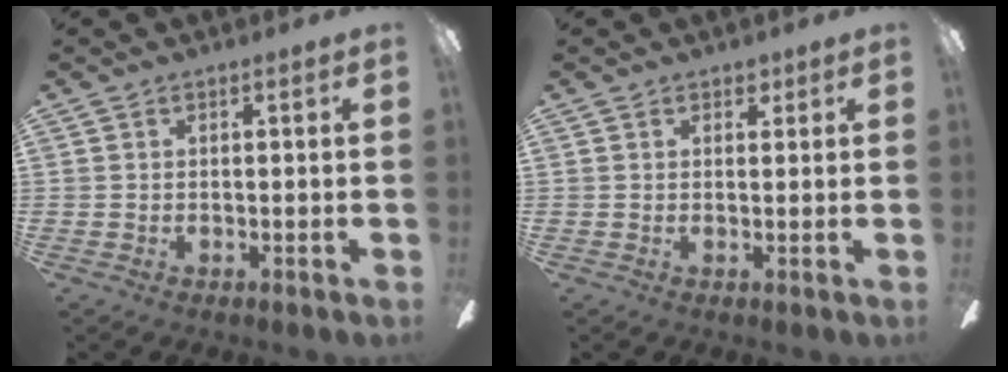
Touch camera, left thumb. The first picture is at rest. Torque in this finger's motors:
{"motor_torque": [0.17, -0.24, 0.27, -0.08, 0.00]}